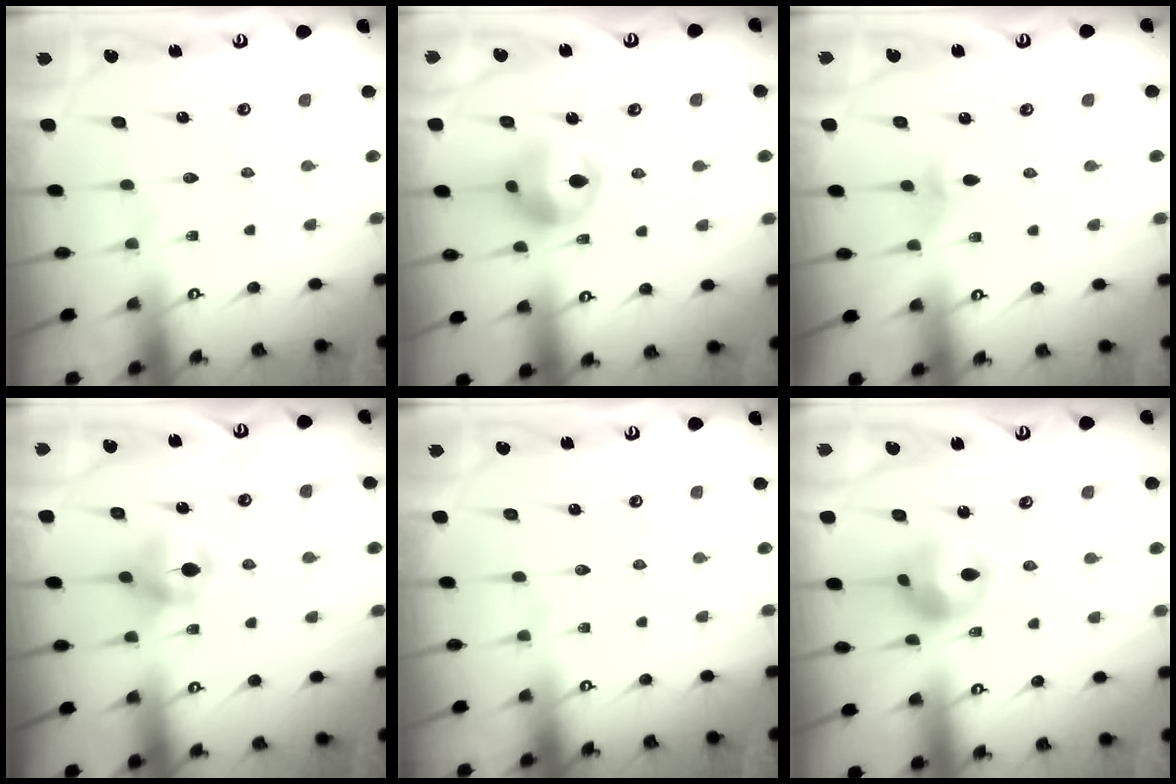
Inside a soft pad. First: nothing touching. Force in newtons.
{"total": 11.8, "press": 11.7, "slide": 1.3}
{"total": 3.3, "press": 3.2, "slide": 0.7}
{"total": 6.4, "press": 6.4, "slide": 0.7}
{"total": 0.0}
{"total": 10.2, "press": 10.2, "slide": 0.9}